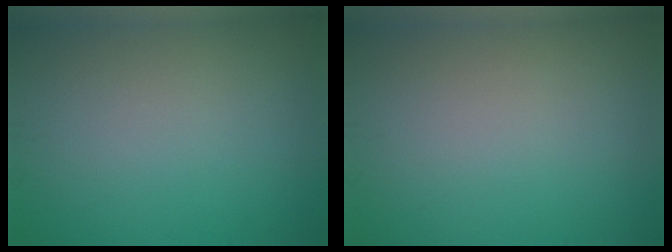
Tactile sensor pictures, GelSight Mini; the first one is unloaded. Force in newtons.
{"total": 0.0}